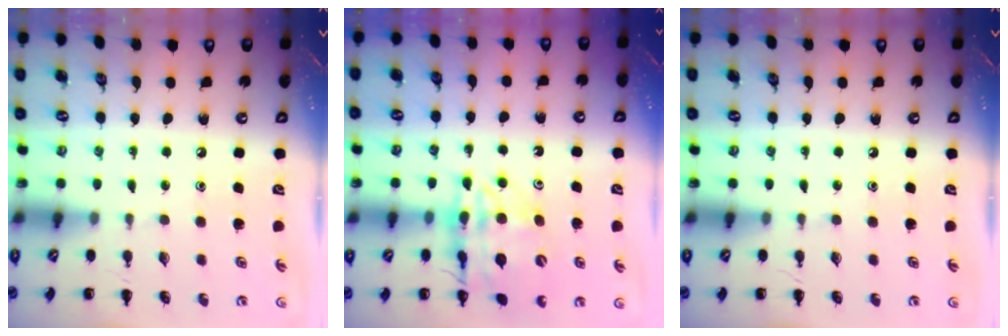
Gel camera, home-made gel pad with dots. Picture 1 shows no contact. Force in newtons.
{"total": 16.3, "press": 16.0, "slide": 3.1}
{"total": 0.0}